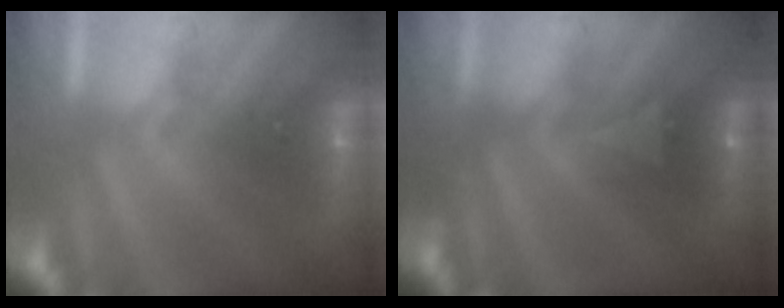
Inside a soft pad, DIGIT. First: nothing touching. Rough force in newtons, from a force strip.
{"total": 2.9}